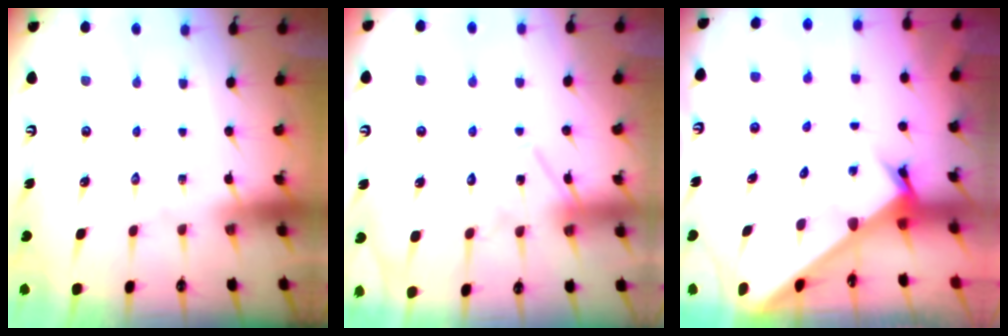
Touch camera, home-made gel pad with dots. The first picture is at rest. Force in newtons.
{"total": 12.3, "press": 12.3, "slide": 0.7}
{"total": 2.4, "press": 2.4, "slide": 0.2}